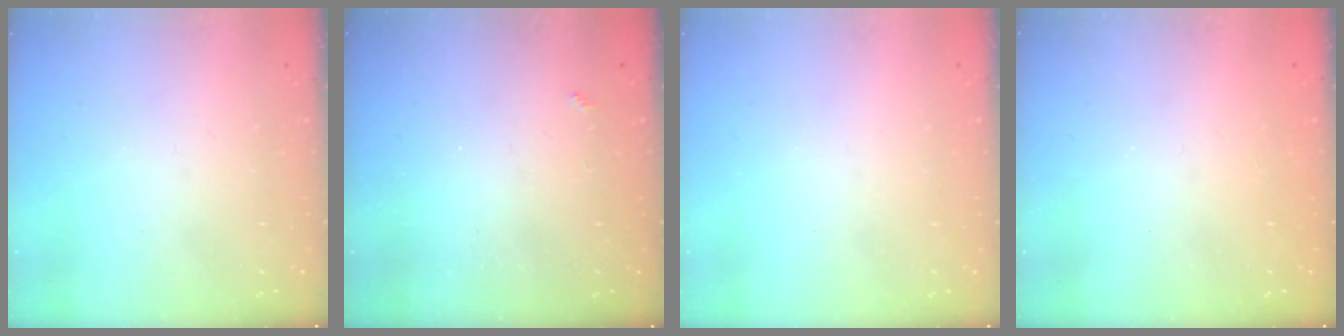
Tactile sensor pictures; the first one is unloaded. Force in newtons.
{"total": 2.1, "press": 2.0, "slide": 0.4}
{"total": 0.0}
{"total": 1.1, "press": 1.0, "slide": 0.1}